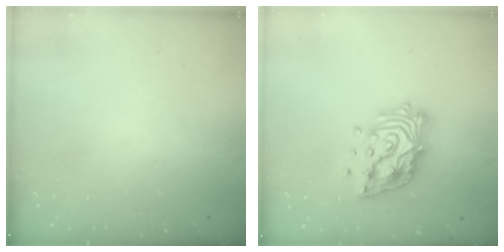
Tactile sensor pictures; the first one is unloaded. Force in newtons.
{"total": 15.1, "press": 15.1, "slide": 1.2}